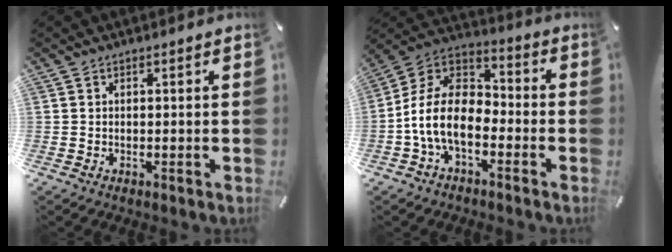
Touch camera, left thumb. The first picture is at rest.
{"total": 13.3, "force": [-6.5, 7.6, 8.8], "torque": [-0.191, 0.022, -0.125]}